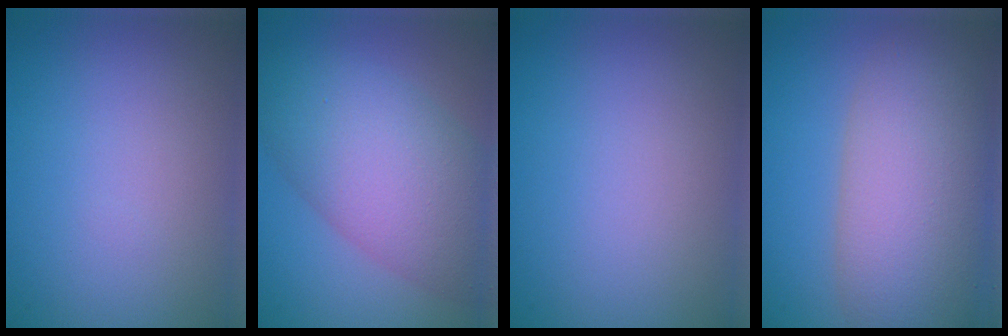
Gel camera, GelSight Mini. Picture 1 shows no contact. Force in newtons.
{"total": 9.8, "press": 9.8, "slide": 0.3}
{"total": 0.0}
{"total": 9.9, "press": 9.9, "slide": 0.9}